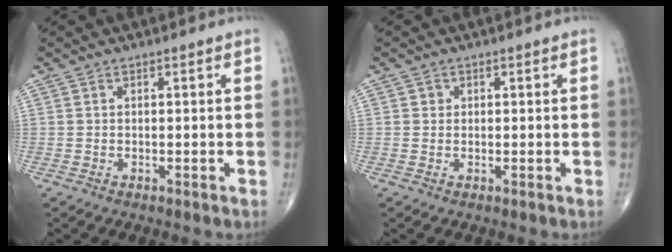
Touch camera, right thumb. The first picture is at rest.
{"total": 0.9, "force": [0.2, 0.9, 0.2], "torque": [0.005, 0.001, 0.002]}